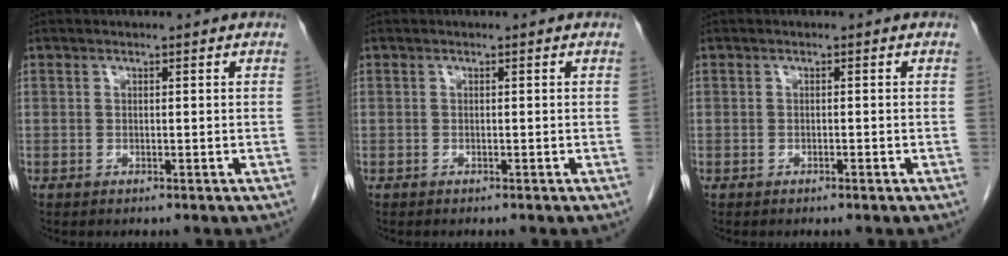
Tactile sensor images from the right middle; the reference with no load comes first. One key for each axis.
{"total": 0.0}
{"total": 0.6, "fx": -0.3, "fy": 0.1, "fz": 0.4, "tx": -0.010, "ty": 0.000, "tz": -0.004}